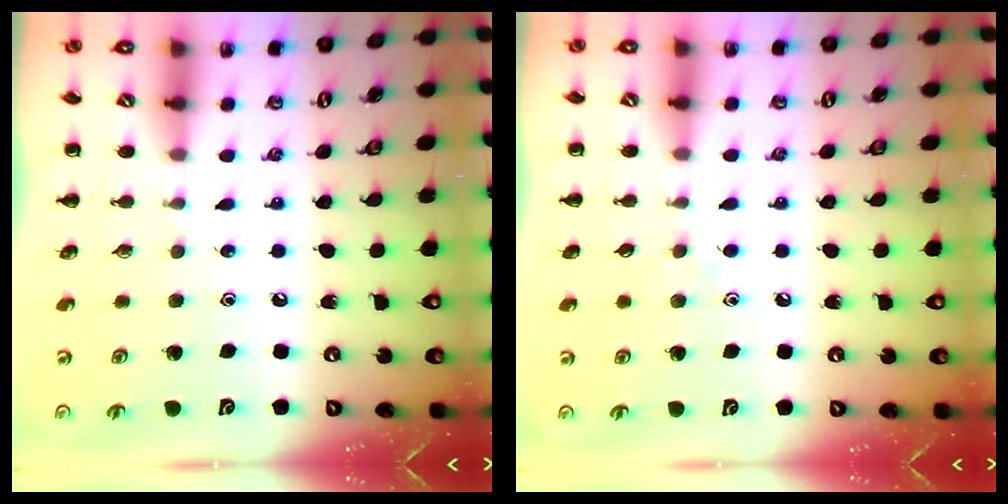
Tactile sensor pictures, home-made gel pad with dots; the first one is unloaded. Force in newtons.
{"total": 3.7, "press": 3.4, "slide": 1.4}